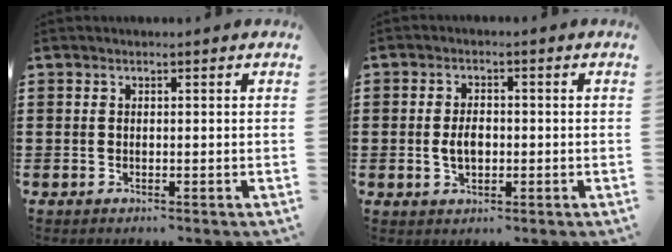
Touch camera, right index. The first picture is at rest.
{"total": 3.3, "force": [-0.3, 2.0, 2.6], "torque": [-0.043, 0.002, -0.009]}